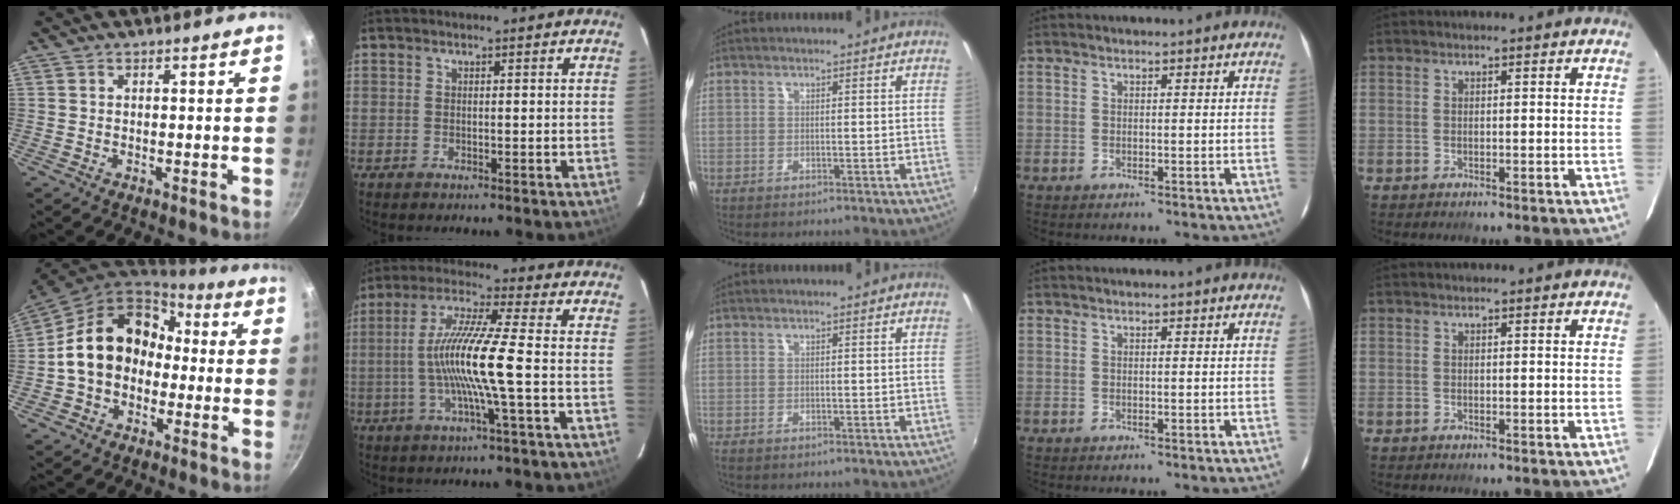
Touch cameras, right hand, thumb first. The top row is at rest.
{"thumb": {"total": 16.4, "force": [-0.1, 13.0, 10.0], "torque": [-0.142, 0.060, -0.012]}, "index": {"total": 12.2, "force": [-2.2, -1.2, 12.0], "torque": [-0.235, 0.001, -0.042]}, "middle": {"total": 0.6, "force": [-0.5, -0.1, 0.3], "torque": [-0.009, -0.003, -0.008]}}